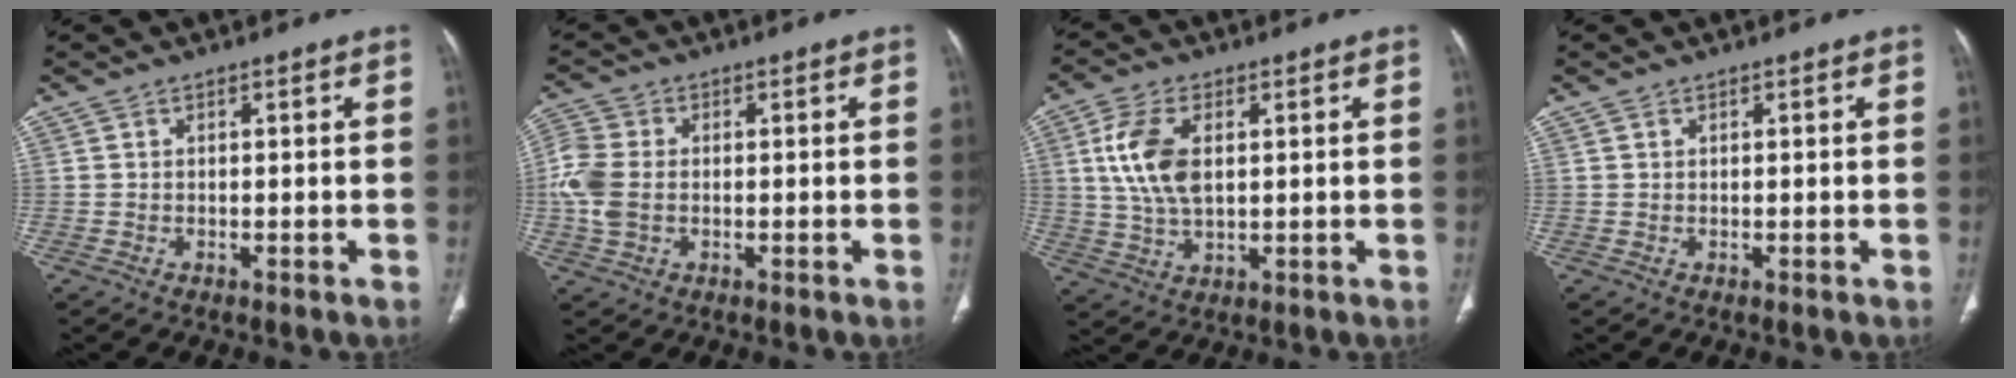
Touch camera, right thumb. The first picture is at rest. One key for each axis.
{"total": 7.3, "fx": -0.6, "fy": 5.2, "fz": 5.0, "tx": -0.131, "ty": 0.010, "tz": -0.017}
{"total": 10.2, "fx": 2.1, "fy": 5.7, "fz": 8.3, "tx": -0.171, "ty": -0.002, "tz": 0.043}
{"total": 0.0}